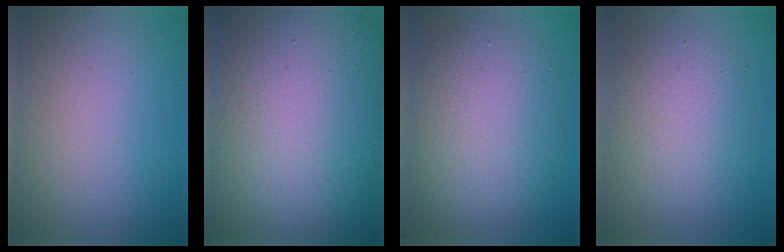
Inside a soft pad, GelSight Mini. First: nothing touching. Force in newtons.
{"total": 25.8, "press": 25.8, "slide": 1.0}
{"total": 7.3, "press": 7.3, "slide": 0.6}
{"total": 4.5, "press": 4.5, "slide": 0.5}